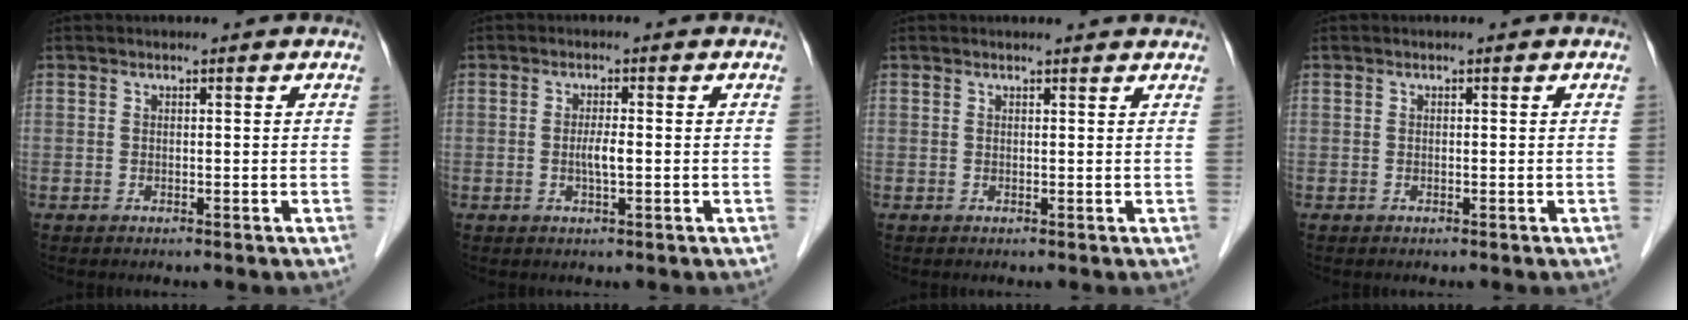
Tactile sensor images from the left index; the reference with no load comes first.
{"total": 2.4, "force": [-0.3, 0.3, 2.3], "torque": [-0.047, -0.001, -0.006]}
{"total": 2.3, "force": [2.3, 0.2, 0.3], "torque": [-0.011, 0.001, 0.019]}
{"total": 0.0}